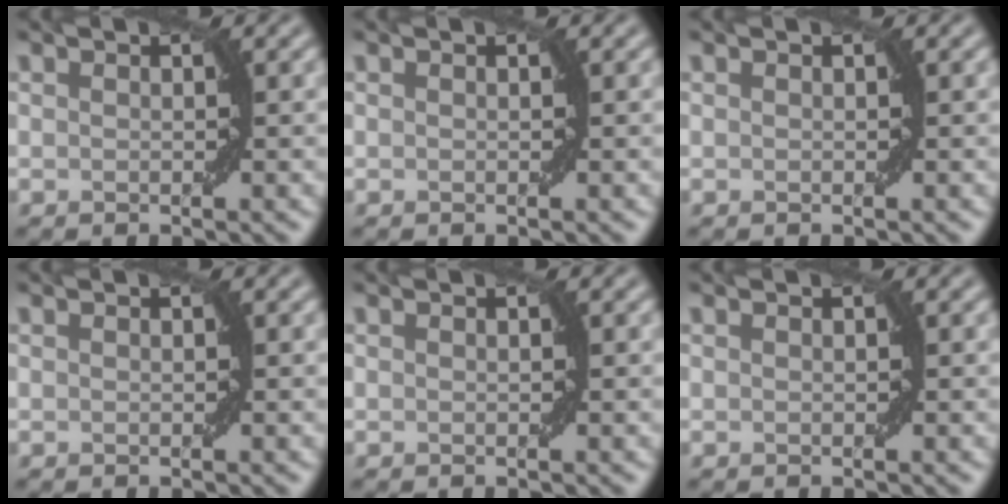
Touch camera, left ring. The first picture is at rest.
{"total": 0.0}
{"total": 0.0}
{"total": 0.0}
{"total": 0.0}
{"total": 0.0}